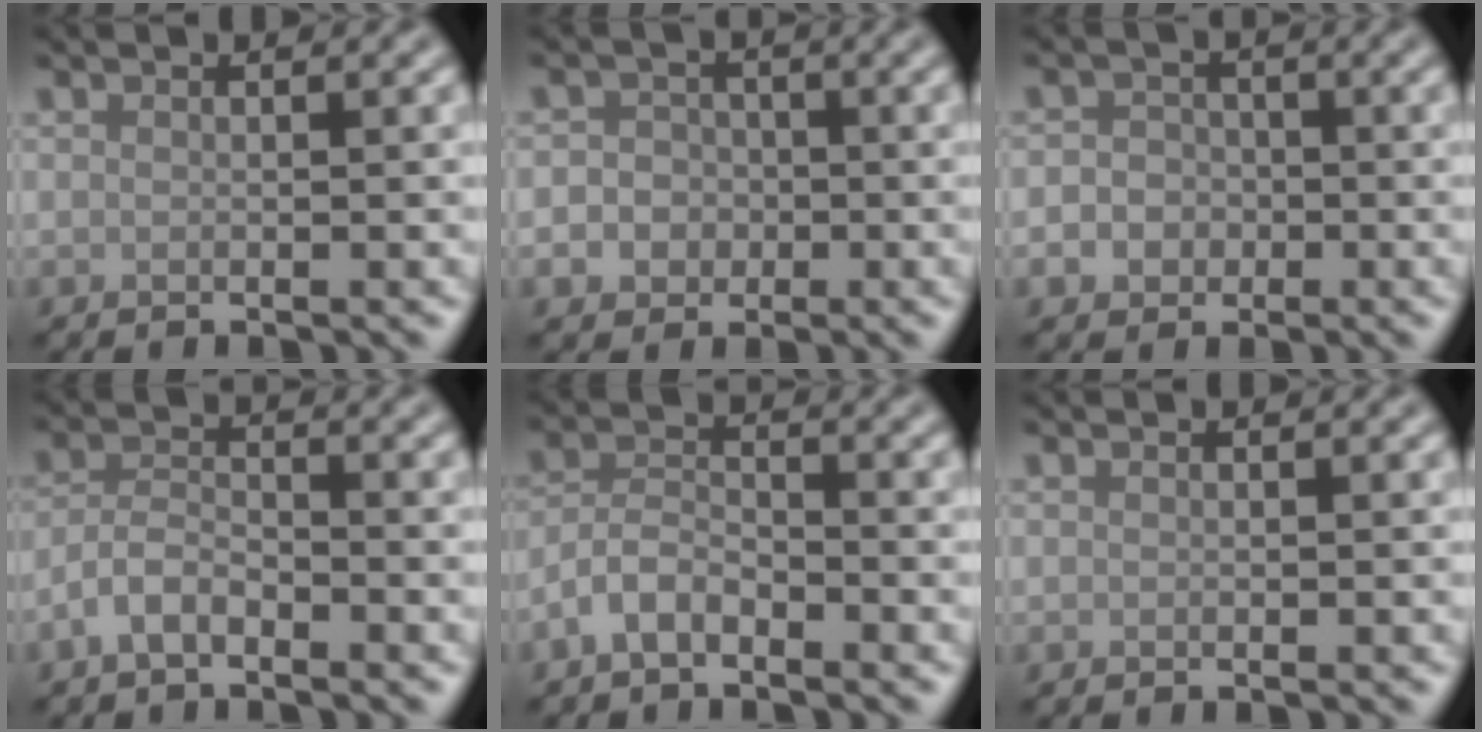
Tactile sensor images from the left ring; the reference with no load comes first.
{"total": 3.8, "force": [-1.1, 3.5, 1.0], "torque": [0.011, 0.004, -0.039]}
{"total": 3.4, "force": [-1.1, 3.1, 0.9], "torque": [0.011, 0.002, -0.036]}
{"total": 2.5, "force": [-1.8, 1.0, 1.5], "torque": [-0.032, 0.007, -0.043]}
{"total": 2.8, "force": [-2.0, 1.2, 1.5], "torque": [-0.032, 0.009, -0.048]}
{"total": 0.0}